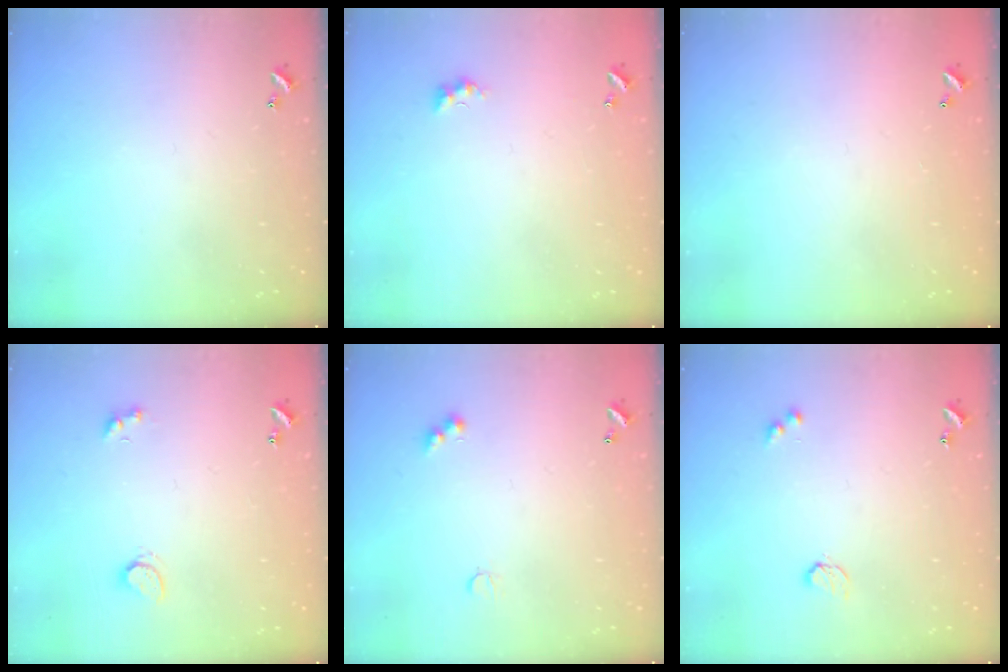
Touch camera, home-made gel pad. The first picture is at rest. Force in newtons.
{"total": 1.6, "press": 1.5, "slide": 0.6}
{"total": 2.8, "press": 2.8, "slide": 0.1}
{"total": 2.7, "press": 2.1, "slide": 1.6}
{"total": 2.9, "press": 2.8, "slide": 0.6}
{"total": 2.9, "press": 2.9, "slide": 0.5}